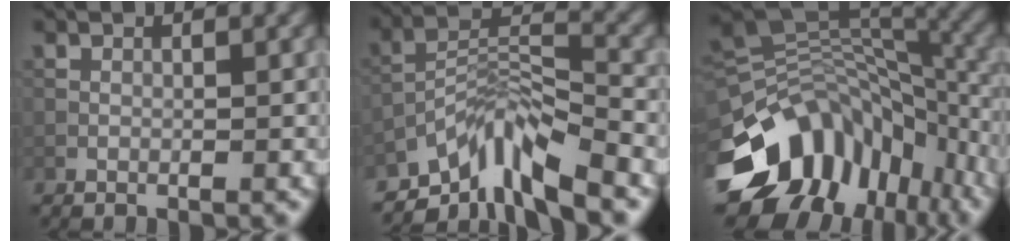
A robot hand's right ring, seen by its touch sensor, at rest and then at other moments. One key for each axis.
{"total": 7.3, "fx": -5.4, "fy": 1.9, "fz": 4.5, "tx": -0.077, "ty": 0.001, "tz": -0.104}
{"total": 13.2, "fx": -6.7, "fy": 9.0, "fz": 7.0, "tx": -0.142, "ty": 0.013, "tz": -0.120}